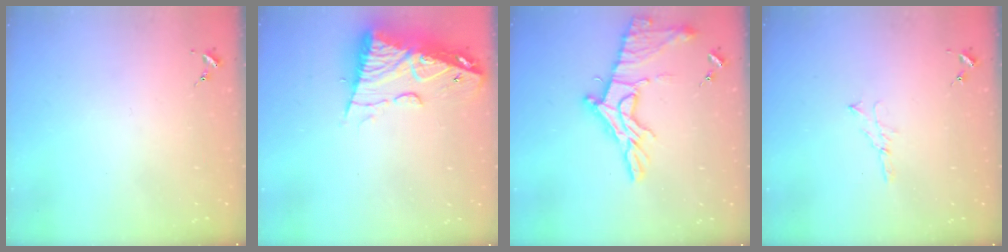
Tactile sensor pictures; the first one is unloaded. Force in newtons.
{"total": 13.3, "press": 13.2, "slide": 1.2}
{"total": 16.5, "press": 16.5, "slide": 1.3}
{"total": 3.9, "press": 3.9, "slide": 0.4}